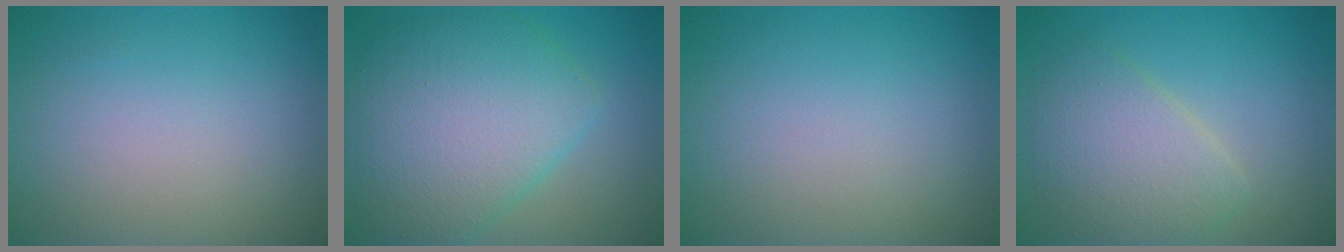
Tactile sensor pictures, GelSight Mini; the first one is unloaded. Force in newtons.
{"total": 8.4, "press": 8.4, "slide": 0.1}
{"total": 0.0}
{"total": 4.6, "press": 4.6, "slide": 0.3}